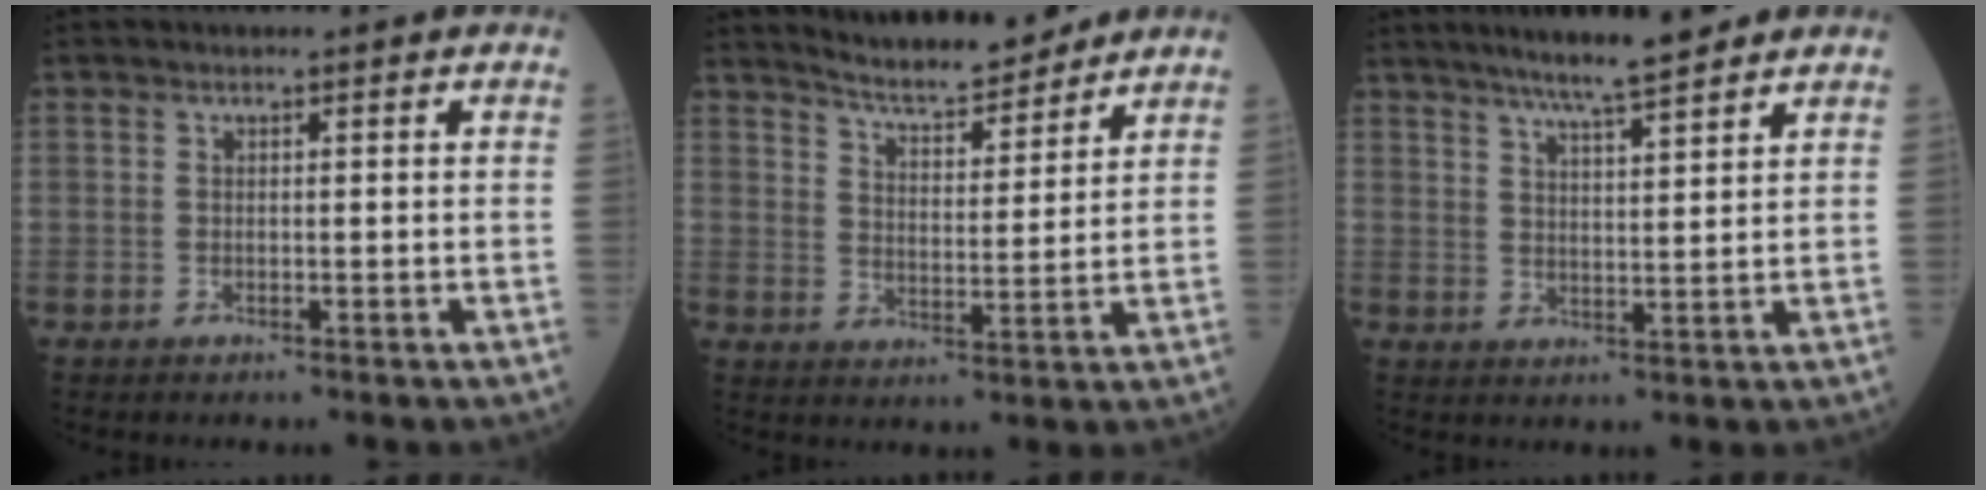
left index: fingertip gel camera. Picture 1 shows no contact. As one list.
[{"total": 9.5, "force": [8.9, 1.1, 3.1], "torque": [-0.057, 0.004, 0.145]}, {"total": 9.0, "force": [7.3, 0.3, 5.2], "torque": [-0.081, 0.016, 0.118]}]